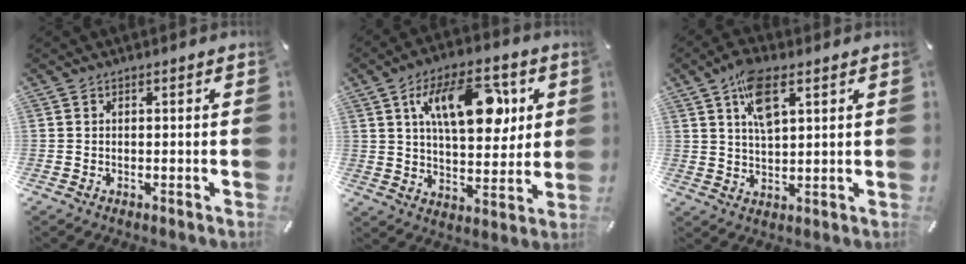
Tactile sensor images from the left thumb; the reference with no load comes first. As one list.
[{"total": 18.3, "force": [6.7, 9.8, 13.9], "torque": [-0.203, -0.002, 0.111]}, {"total": 8.6, "force": [4.5, 3.9, 6.3], "torque": [-0.116, -0.006, 0.080]}]